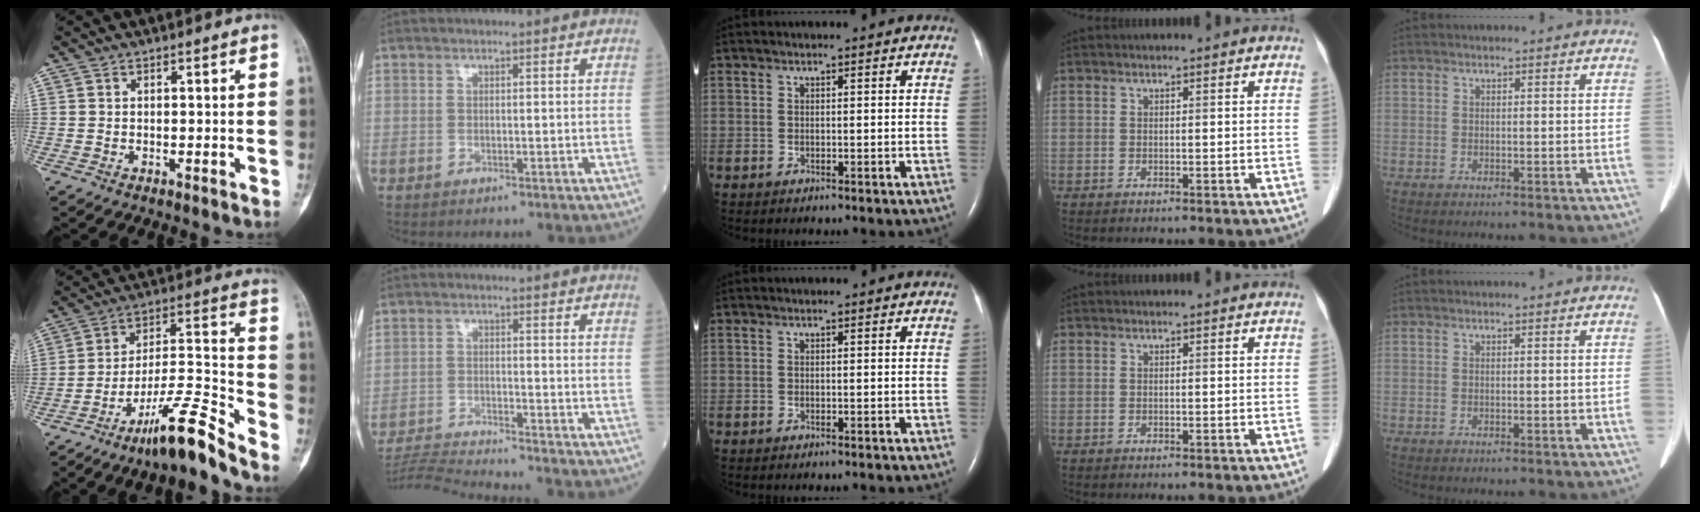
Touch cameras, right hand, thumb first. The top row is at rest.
{"thumb": {"total": 13.9, "force": [-10.6, 0.9, 8.8], "torque": [-0.152, 0.088, -0.182]}, "index": {"total": 10.4, "force": [-9.9, -1.5, 2.8], "torque": [-0.039, -0.013, -0.166]}}